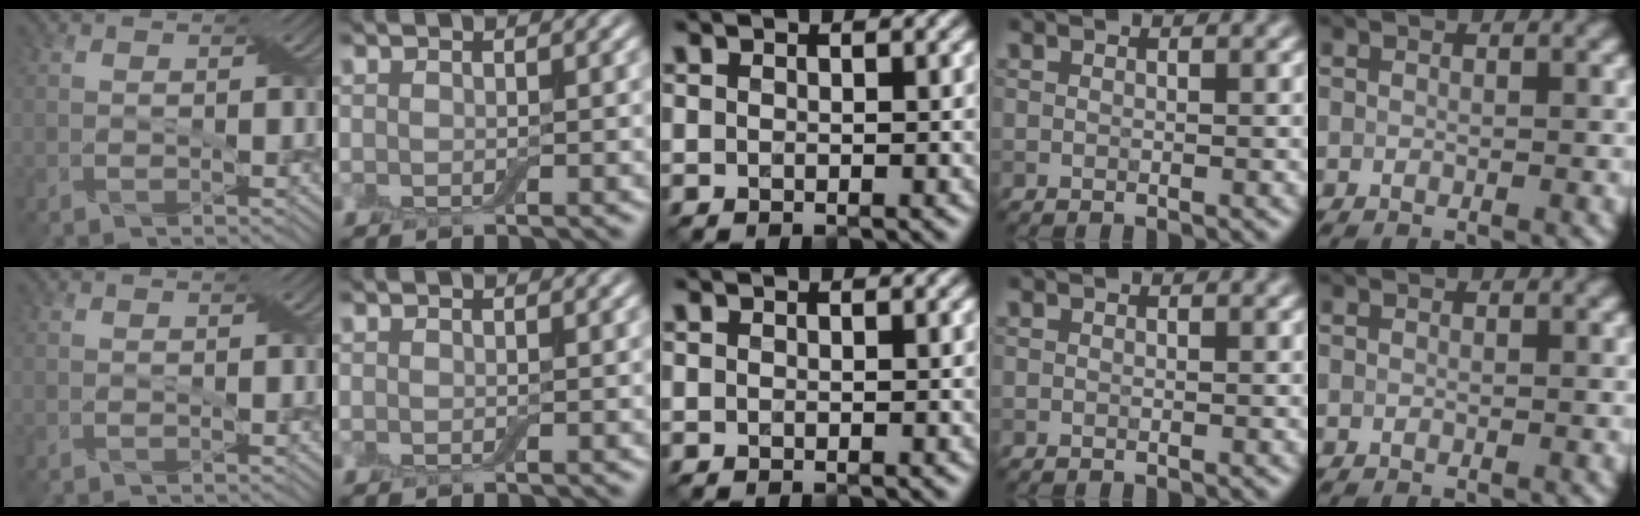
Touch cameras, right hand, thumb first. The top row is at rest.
{}